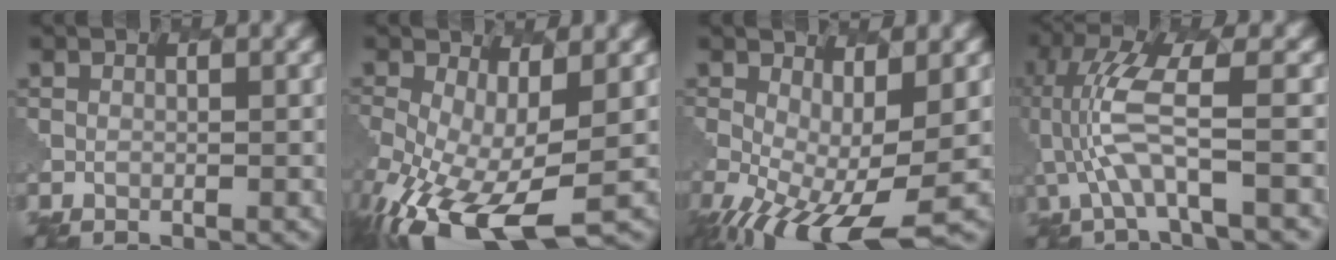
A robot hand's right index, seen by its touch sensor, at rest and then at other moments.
{"total": 11.1, "force": [-4.1, 4.7, 9.2], "torque": [-0.199, -0.053, -0.058]}
{"total": 9.6, "force": [-3.2, 3.6, 8.4], "torque": [-0.167, -0.032, -0.044]}
{"total": 5.4, "force": [-0.7, 0.8, 5.3], "torque": [-0.127, 0.008, -0.008]}